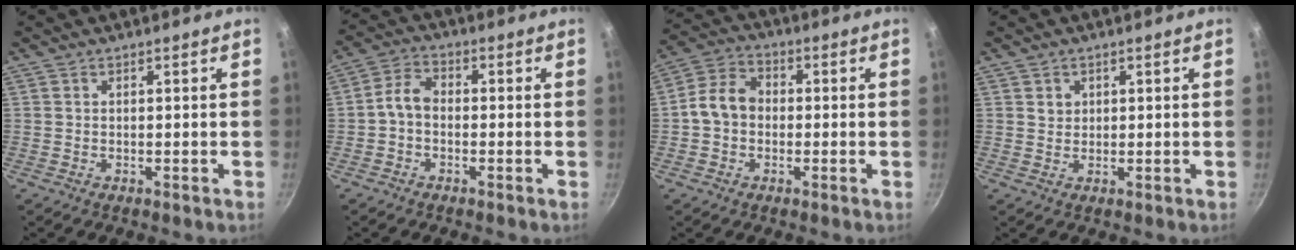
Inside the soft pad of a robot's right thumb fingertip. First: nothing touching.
{"total": 4.8, "force": [-1.0, 3.4, 3.3], "torque": [-0.060, 0.027, -0.032]}
{"total": 7.8, "force": [-0.5, 6.2, 4.7], "torque": [-0.065, 0.024, -0.028]}
{"total": 1.9, "force": [0.7, 1.7, 0.5], "torque": [-0.001, 0.003, 0.012]}